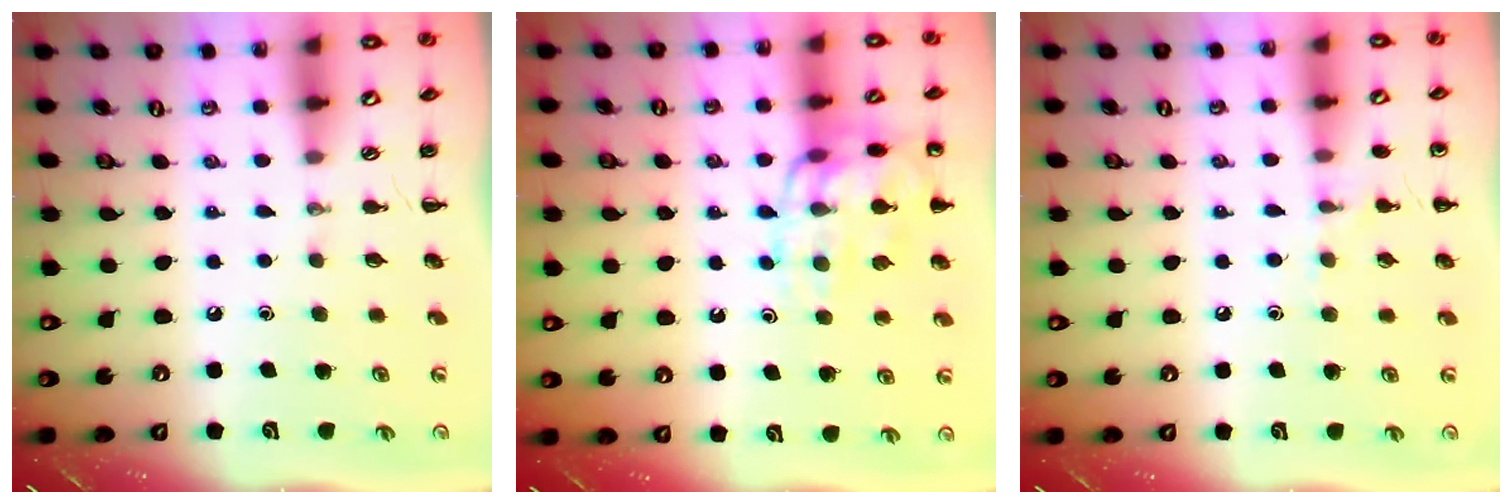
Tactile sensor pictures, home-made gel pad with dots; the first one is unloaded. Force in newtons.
{"total": 15.1, "press": 15.0, "slide": 1.4}
{"total": 7.1, "press": 6.8, "slide": 2.0}